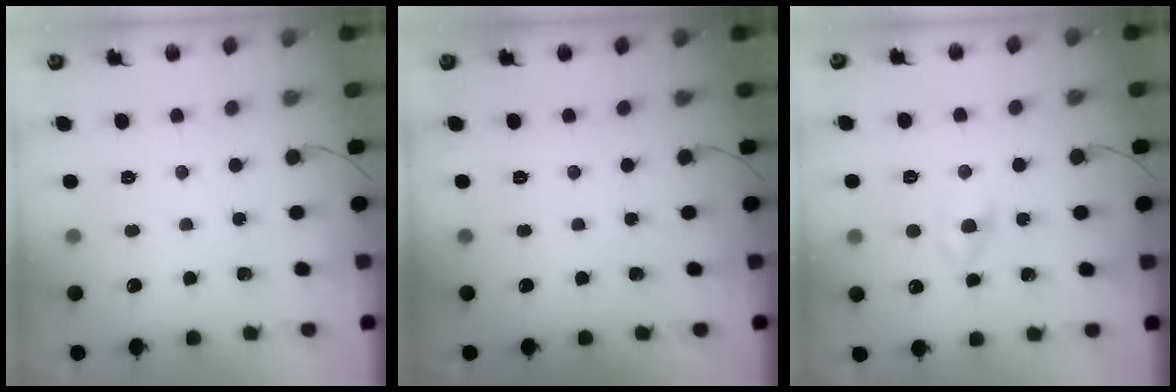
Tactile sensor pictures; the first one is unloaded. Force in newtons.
{"total": 0.0}
{"total": 2.4, "press": 2.1, "slide": 1.2}